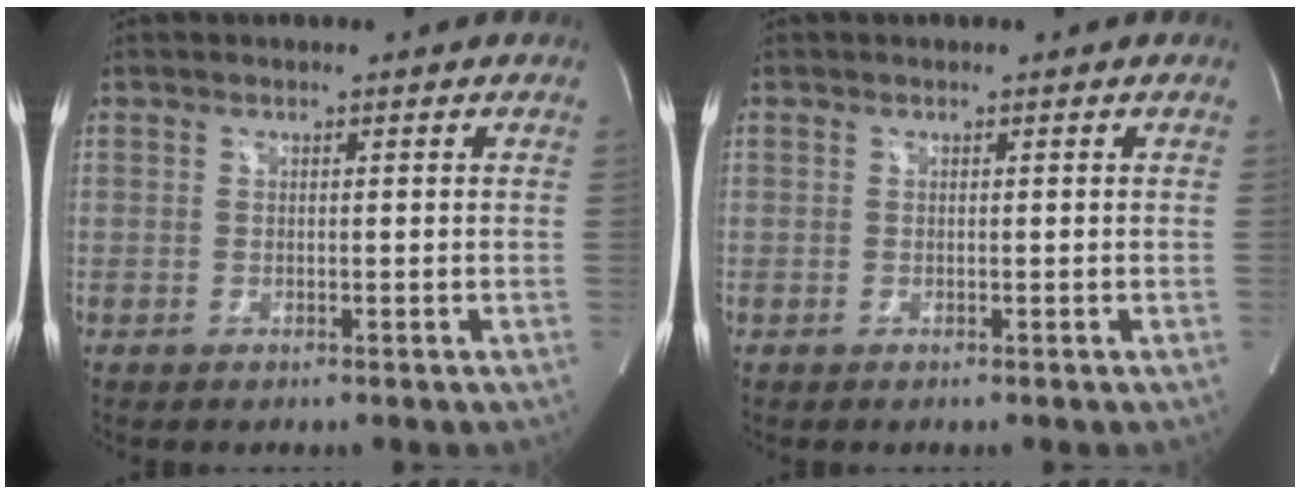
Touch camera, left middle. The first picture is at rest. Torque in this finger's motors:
{"motor_torque": [0.01, -0.01, -0.07, -0.01]}